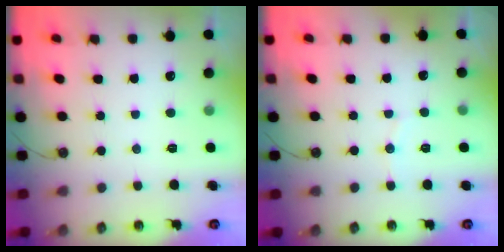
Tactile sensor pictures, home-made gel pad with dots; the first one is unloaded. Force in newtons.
{"total": 4.4, "press": 4.2, "slide": 1.2}